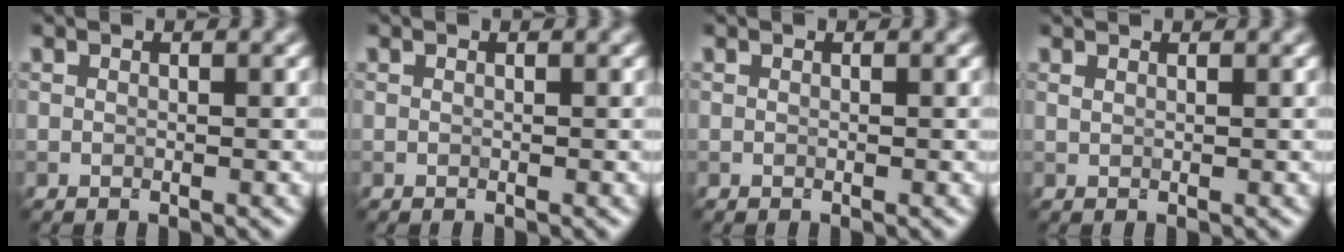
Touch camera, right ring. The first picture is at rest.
{"total": 0.0}
{"total": 0.0}
{"total": 0.8, "force": [0.8, 0.1, 0.2], "torque": [-0.007, 0.000, 0.012]}